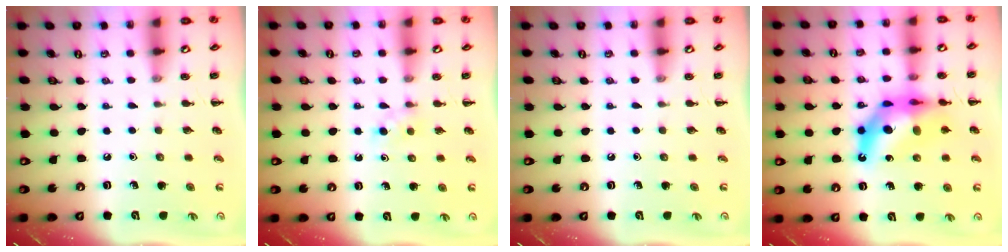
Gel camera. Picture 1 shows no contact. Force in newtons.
{"total": 2.7, "press": 2.5, "slide": 1.0}
{"total": 0.0}
{"total": 14.2, "press": 13.6, "slide": 3.9}